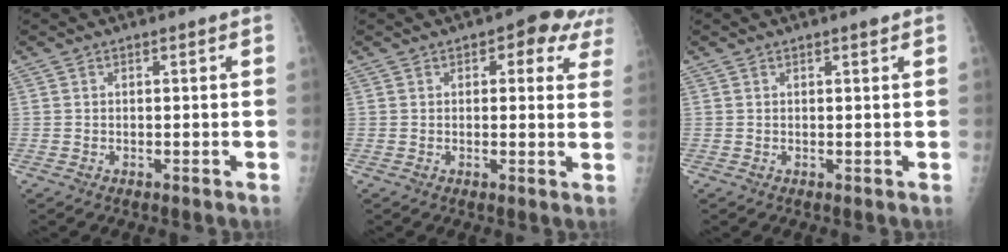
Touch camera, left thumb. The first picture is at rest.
{"total": 8.1, "force": [4.4, 4.3, 5.3], "torque": [-0.015, -0.010, 0.040]}
{"total": 1.0, "force": [0.8, 0.2, 0.7], "torque": [-0.007, -0.003, 0.011]}